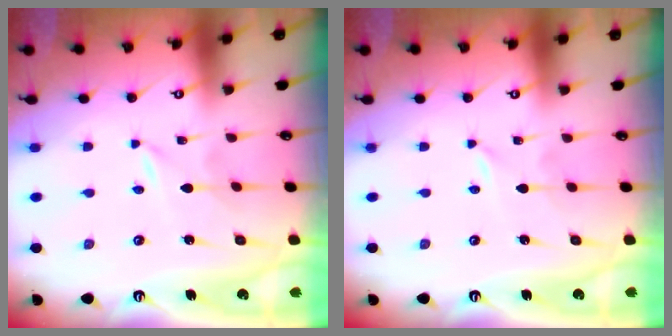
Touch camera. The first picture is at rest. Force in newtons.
{"total": 0.0}